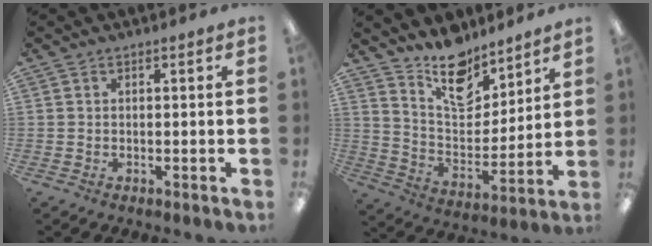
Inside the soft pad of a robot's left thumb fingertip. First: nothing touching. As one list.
[{"total": 15.3, "force": [11.9, 7.2, 6.4], "torque": [-0.102, -0.079, 0.215]}]